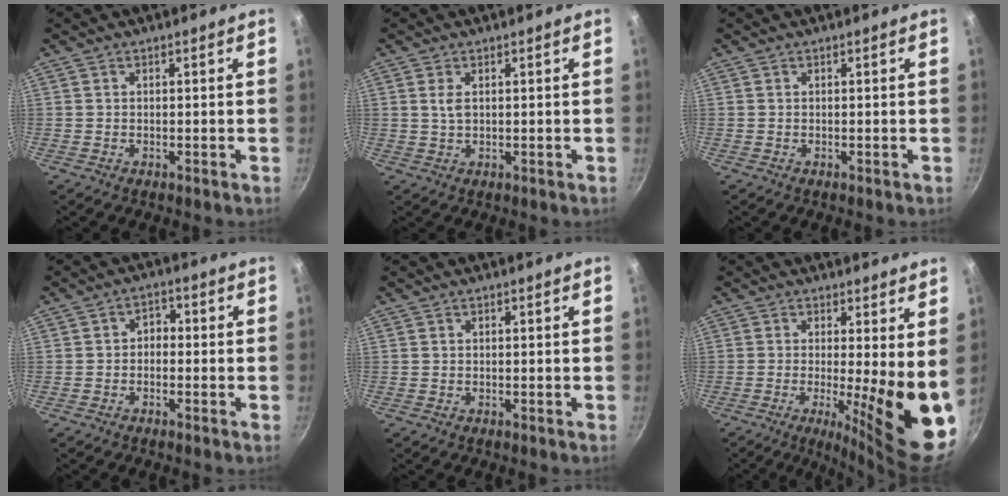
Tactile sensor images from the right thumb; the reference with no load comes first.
{"total": 2.3, "force": [0.6, 1.3, 1.8], "torque": [-0.033, -0.002, 0.012]}
{"total": 0.0}
{"total": 2.6, "force": [-0.8, 2.0, 1.5], "torque": [-0.012, 0.015, -0.019]}
{"total": 0.0}
{"total": 13.7, "force": [-0.4, 3.2, 13.3], "torque": [-0.163, -0.034, -0.001]}